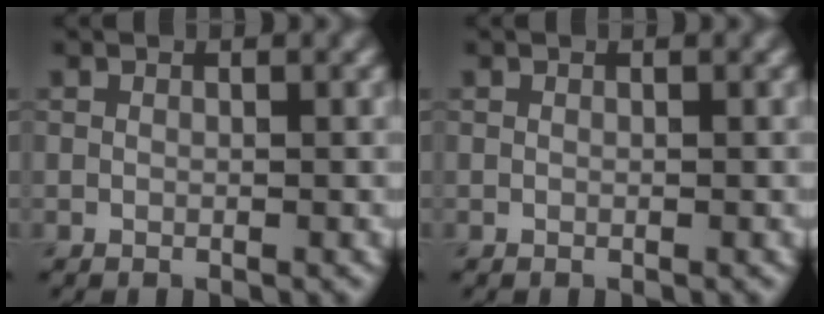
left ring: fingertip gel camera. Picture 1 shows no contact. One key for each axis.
{"total": 0.0}